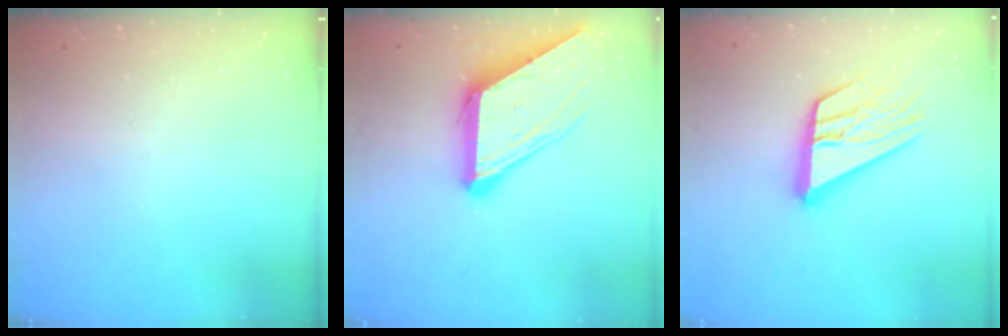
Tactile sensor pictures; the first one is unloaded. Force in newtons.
{"total": 11.5, "press": 11.4, "slide": 1.1}
{"total": 17.5, "press": 17.4, "slide": 1.7}